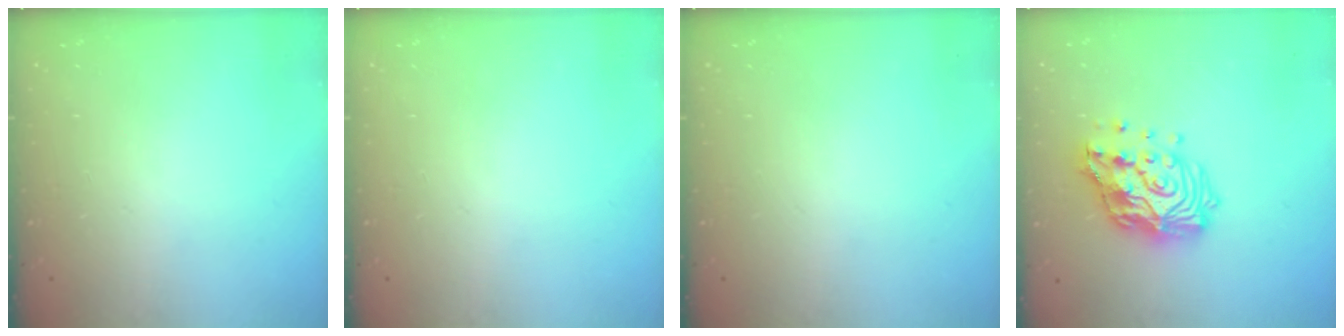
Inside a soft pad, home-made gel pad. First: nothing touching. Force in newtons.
{"total": 0.0}
{"total": 0.0}
{"total": 16.3, "press": 16.2, "slide": 1.6}